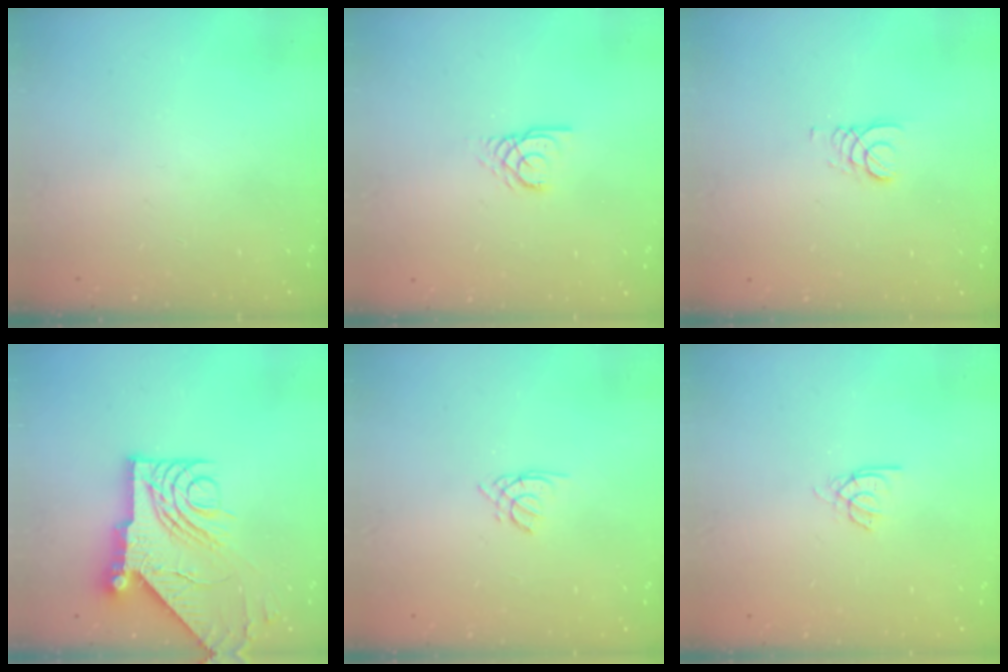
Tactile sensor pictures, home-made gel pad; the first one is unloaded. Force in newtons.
{"total": 2.9, "press": 2.9, "slide": 0.2}
{"total": 2.2, "press": 2.2, "slide": 0.3}
{"total": 17.7, "press": 17.6, "slide": 1.7}
{"total": 1.4, "press": 1.3, "slide": 0.3}
{"total": 2.2, "press": 2.1, "slide": 0.4}